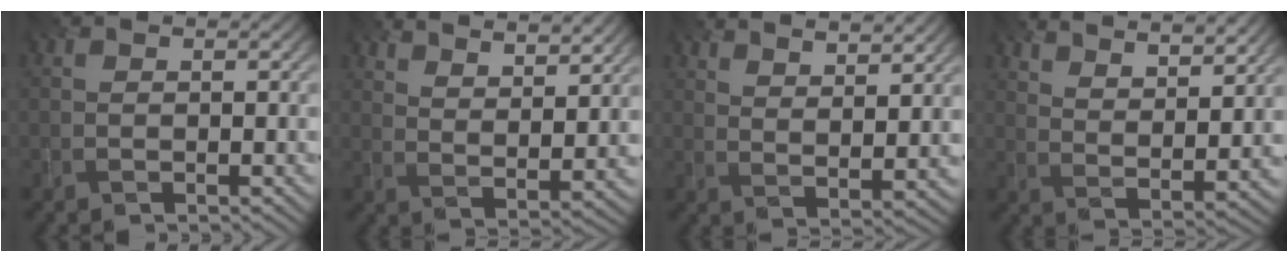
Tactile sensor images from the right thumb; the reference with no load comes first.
{"total": 9.2, "force": [7.4, 2.2, 5.1], "torque": [-0.082, -0.021, 0.111]}
{"total": 8.0, "force": [6.4, 1.7, 4.5], "torque": [-0.069, -0.017, 0.100]}
{"total": 10.2, "force": [8.1, 2.6, 5.6], "torque": [-0.098, -0.020, 0.120]}